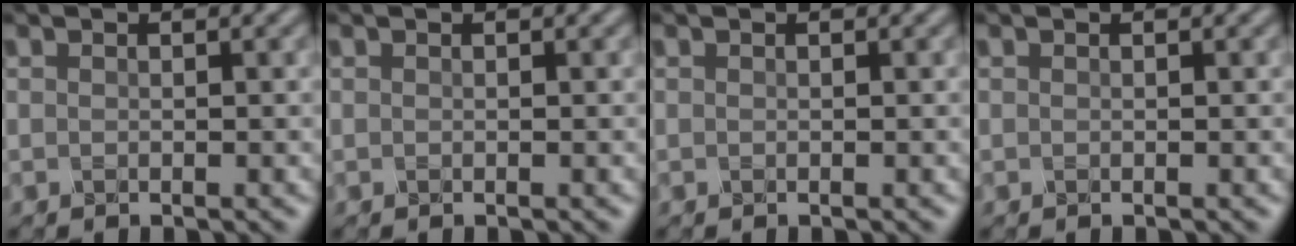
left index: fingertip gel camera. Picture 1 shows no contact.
{"total": 0.0}
{"total": 0.0}
{"total": 0.0}